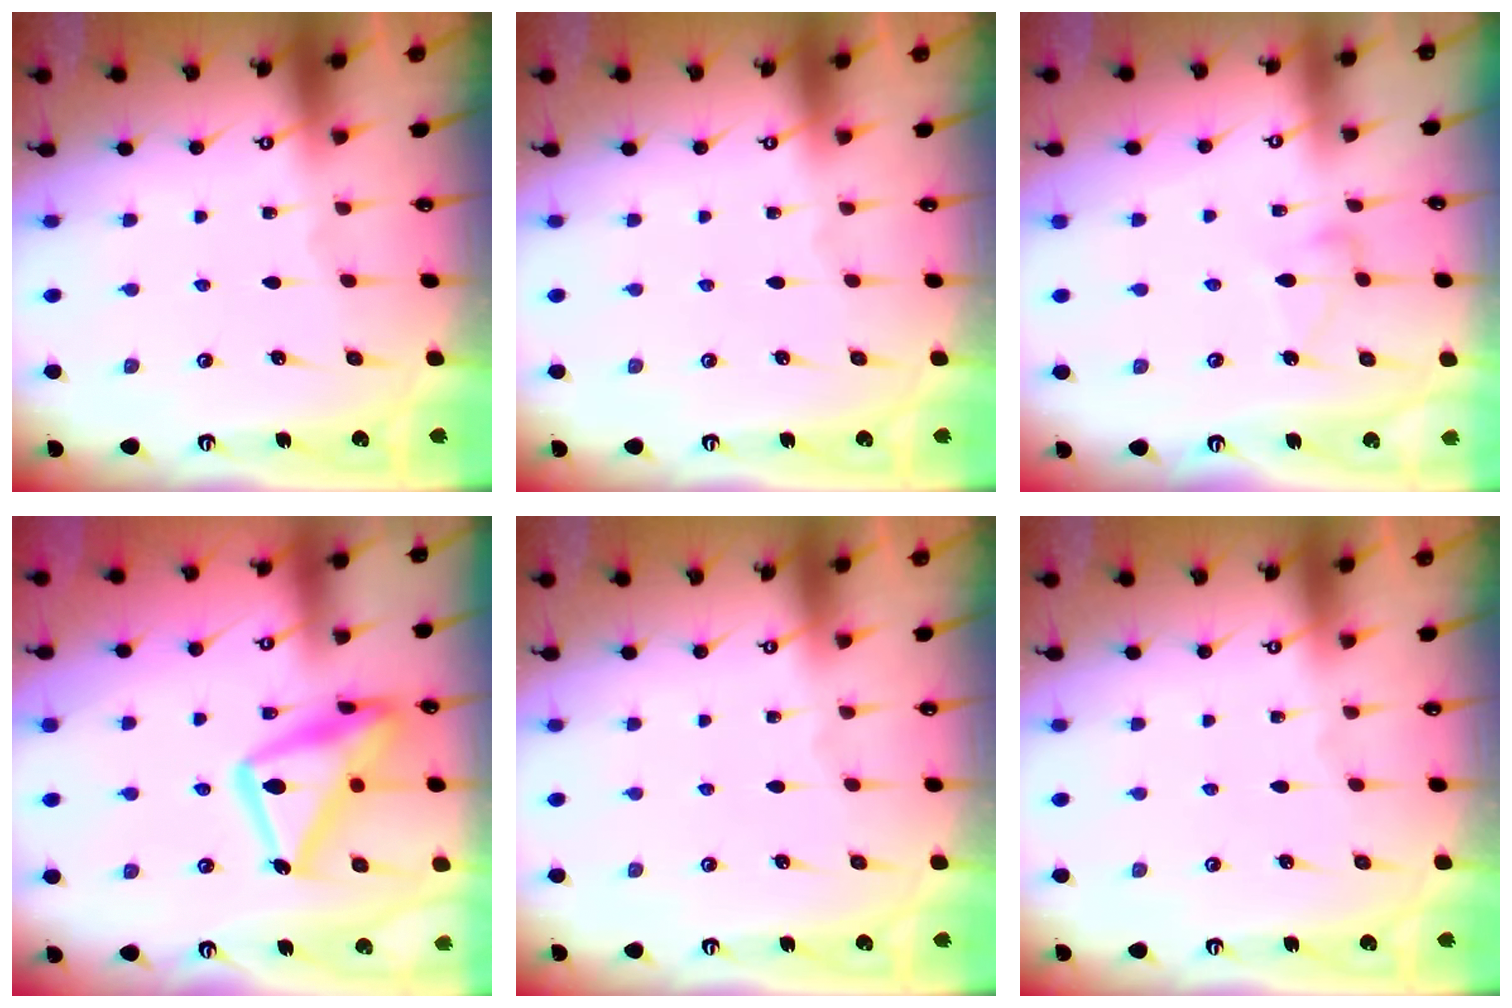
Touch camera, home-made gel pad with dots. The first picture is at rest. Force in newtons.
{"total": 0.0}
{"total": 4.9, "press": 4.9, "slide": 0.3}
{"total": 20.9, "press": 20.8, "slide": 1.3}
{"total": 0.0}
{"total": 0.0}